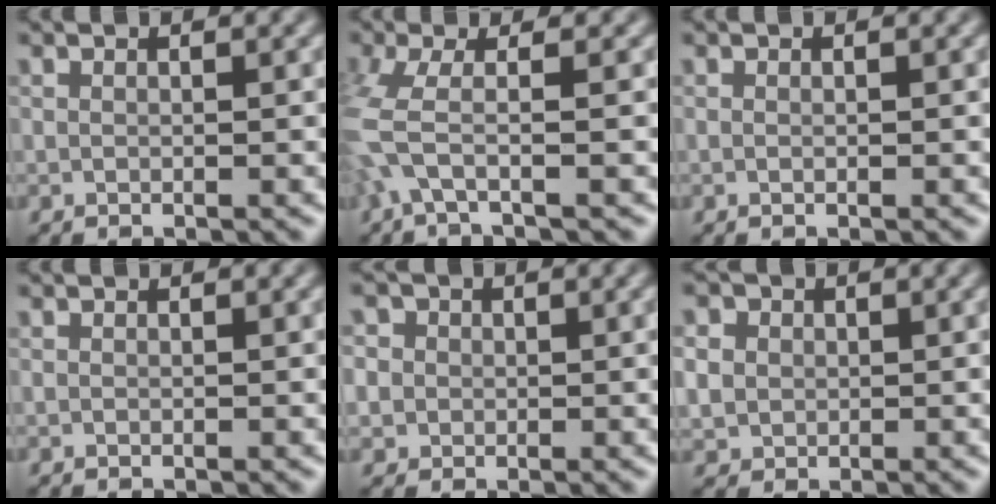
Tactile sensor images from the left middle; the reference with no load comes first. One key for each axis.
{"total": 3.1, "fx": -1.2, "fy": 0.1, "fz": 2.9, "tx": -0.088, "ty": 0.000, "tz": -0.016}
{"total": 0.0}
{"total": 0.0}
{"total": 2.5, "fx": 0.9, "fy": 2.3, "fz": 0.6, "tx": -0.027, "ty": 0.016, "tz": 0.013}
{"total": 3.5, "fx": 1.0, "fy": 3.1, "fz": 1.3, "tx": -0.045, "ty": 0.023, "tz": 0.016}